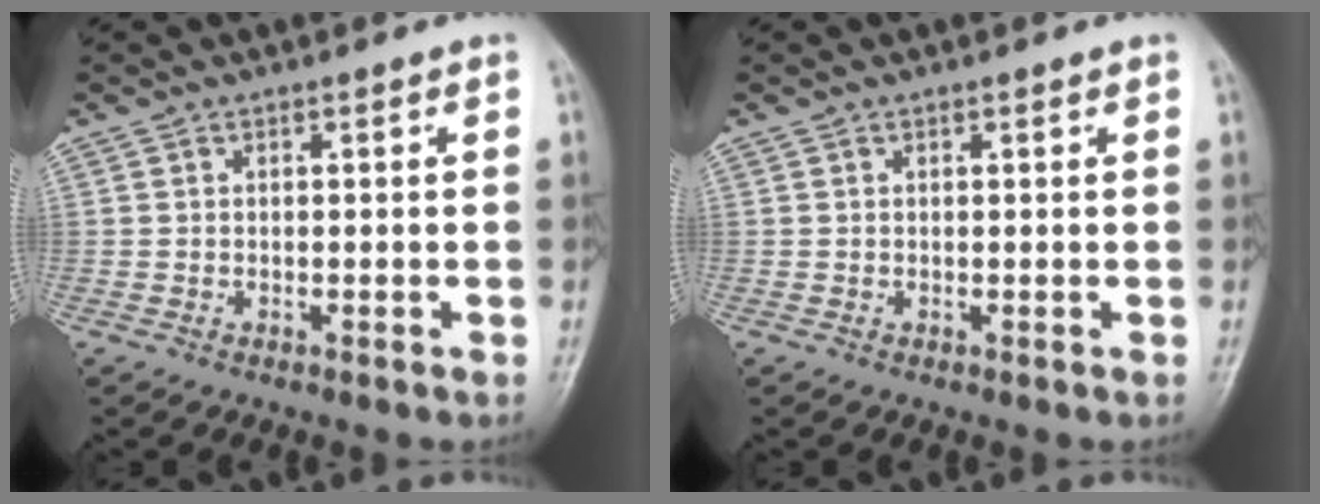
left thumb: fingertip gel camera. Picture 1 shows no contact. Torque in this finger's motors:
{"motor_torque": [-0.15, -0.06, -0.20, -0.15, -0.03]}